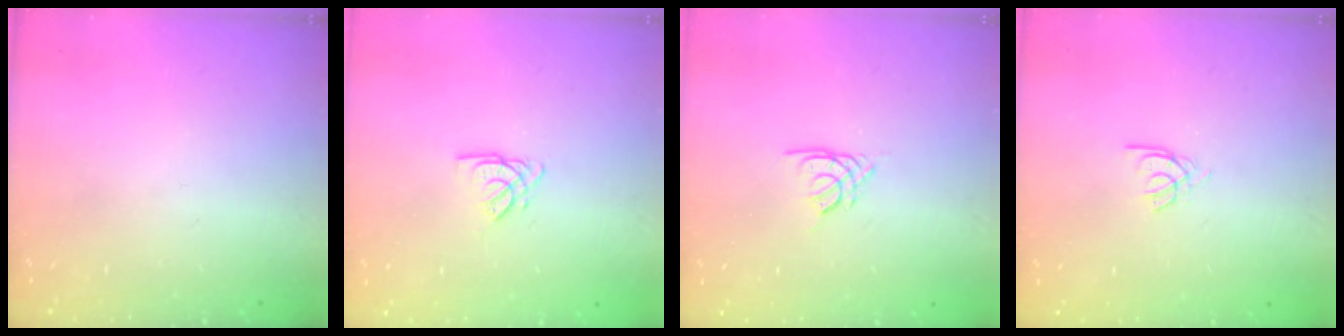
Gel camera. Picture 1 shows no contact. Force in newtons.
{"total": 2.7, "press": 2.7, "slide": 0.3}
{"total": 2.2, "press": 2.1, "slide": 0.5}
{"total": 2.2, "press": 2.1, "slide": 0.4}